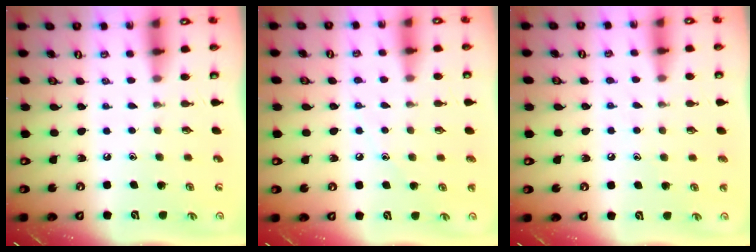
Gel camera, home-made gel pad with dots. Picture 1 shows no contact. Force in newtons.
{"total": 5.8, "press": 5.8, "slide": 0.7}
{"total": 5.8, "press": 5.8, "slide": 0.6}